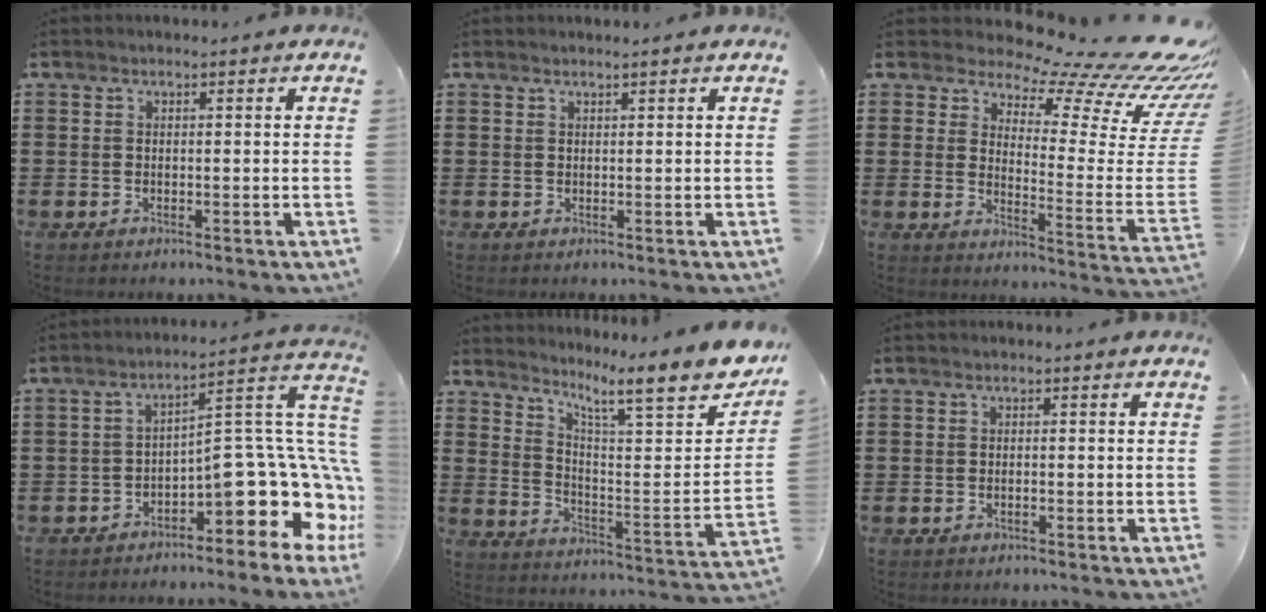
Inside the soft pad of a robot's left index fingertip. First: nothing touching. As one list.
[{"total": 0.5, "force": [0.5, -0.2, 0.1], "torque": [-0.002, -0.003, 0.010]}, {"total": 12.4, "force": [9.1, 3.1, 7.8], "torque": [-0.125, -0.084, 0.146]}, {"total": 11.1, "force": [-2.6, 4.0, 10.0], "torque": [-0.132, -0.030, -0.048]}, {"total": 10.5, "force": [8.3, 1.0, 6.3], "torque": [-0.115, -0.071, 0.126]}, {"total": 0.6, "force": [-0.3, 0.2, 0.5], "torque": [-0.011, -0.003, -0.004]}]